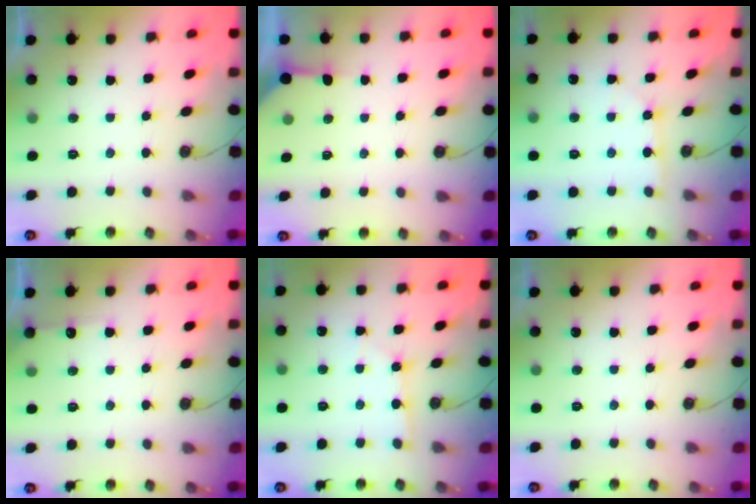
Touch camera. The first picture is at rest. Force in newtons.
{"total": 2.7, "press": 2.7, "slide": 0.4}
{"total": 1.8, "press": 1.8, "slide": 0.2}
{"total": 4.3, "press": 4.3, "slide": 0.5}
{"total": 1.2, "press": 1.2, "slide": 0.1}
{"total": 0.0}